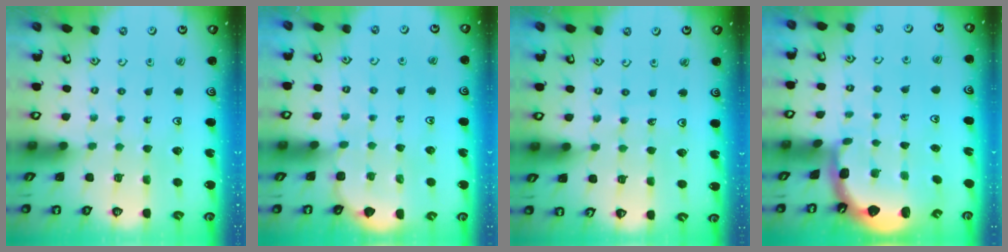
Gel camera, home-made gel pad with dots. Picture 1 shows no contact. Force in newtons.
{"total": 2.9, "press": 2.9, "slide": 0.2}
{"total": 5.4, "press": 5.4, "slide": 0.6}
{"total": 2.5, "press": 1.9, "slide": 1.6}